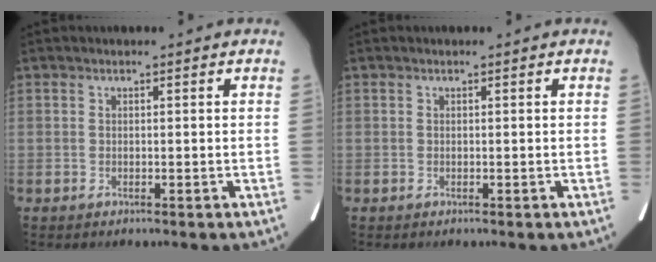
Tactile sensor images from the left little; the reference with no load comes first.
{"total": 0.0}